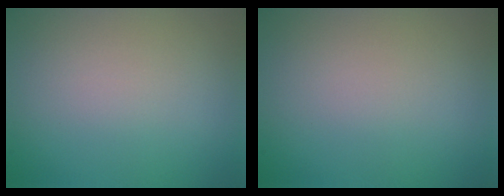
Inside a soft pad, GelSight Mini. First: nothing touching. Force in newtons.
{"total": 0.0}